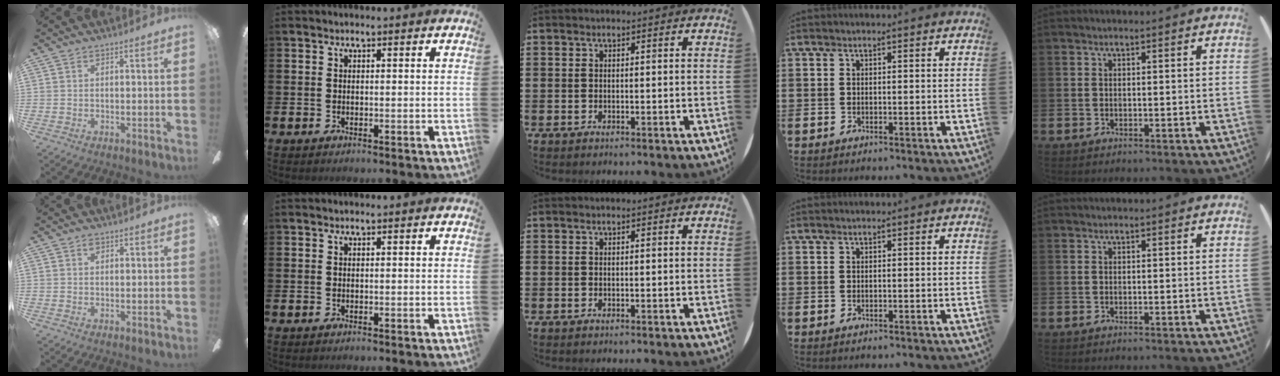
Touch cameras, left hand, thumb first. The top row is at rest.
{"thumb": {"total": 1.1, "force": [0.8, 0.6, 0.4], "torque": [-0.008, 0.002, 0.015]}}